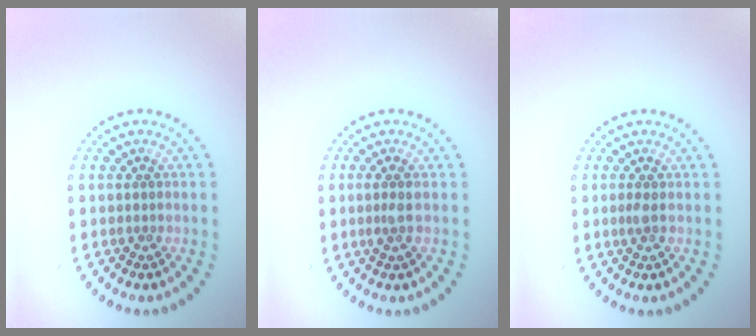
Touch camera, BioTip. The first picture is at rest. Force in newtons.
{"total": 1.3, "press": 1.1, "slide": 0.7}
{"total": 0.6, "press": 0.5, "slide": 0.4}